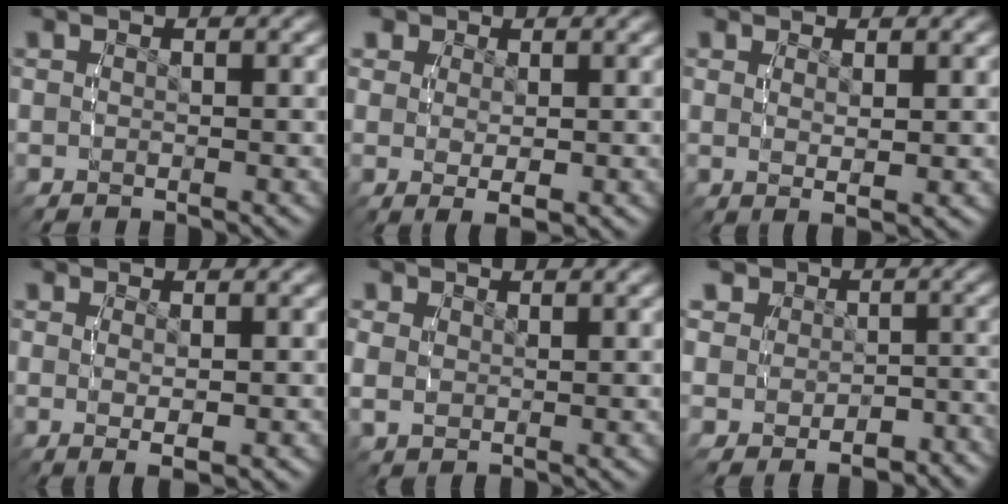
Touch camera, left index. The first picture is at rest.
{"total": 2.5, "force": [0.6, 1.3, 2.1], "torque": [-0.038, -0.018, 0.024]}
{"total": 1.5, "force": [0.7, -0.3, 1.4], "torque": [-0.022, -0.015, 0.024]}
{"total": 2.4, "force": [-0.3, 0.1, 2.4], "torque": [-0.038, -0.014, 0.009]}
{"total": 2.3, "force": [1.2, 1.7, 1.1], "torque": [-0.030, -0.011, 0.033]}
{"total": 9.8, "force": [-0.5, 8.8, 4.3], "torque": [-0.095, -0.013, -0.016]}